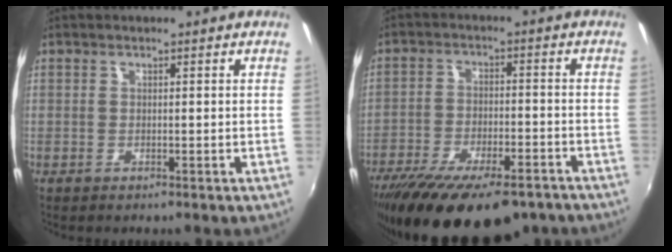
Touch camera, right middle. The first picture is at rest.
{"total": 22.4, "force": [-16.5, 8.1, 12.8], "torque": [-0.248, -0.046, -0.245]}